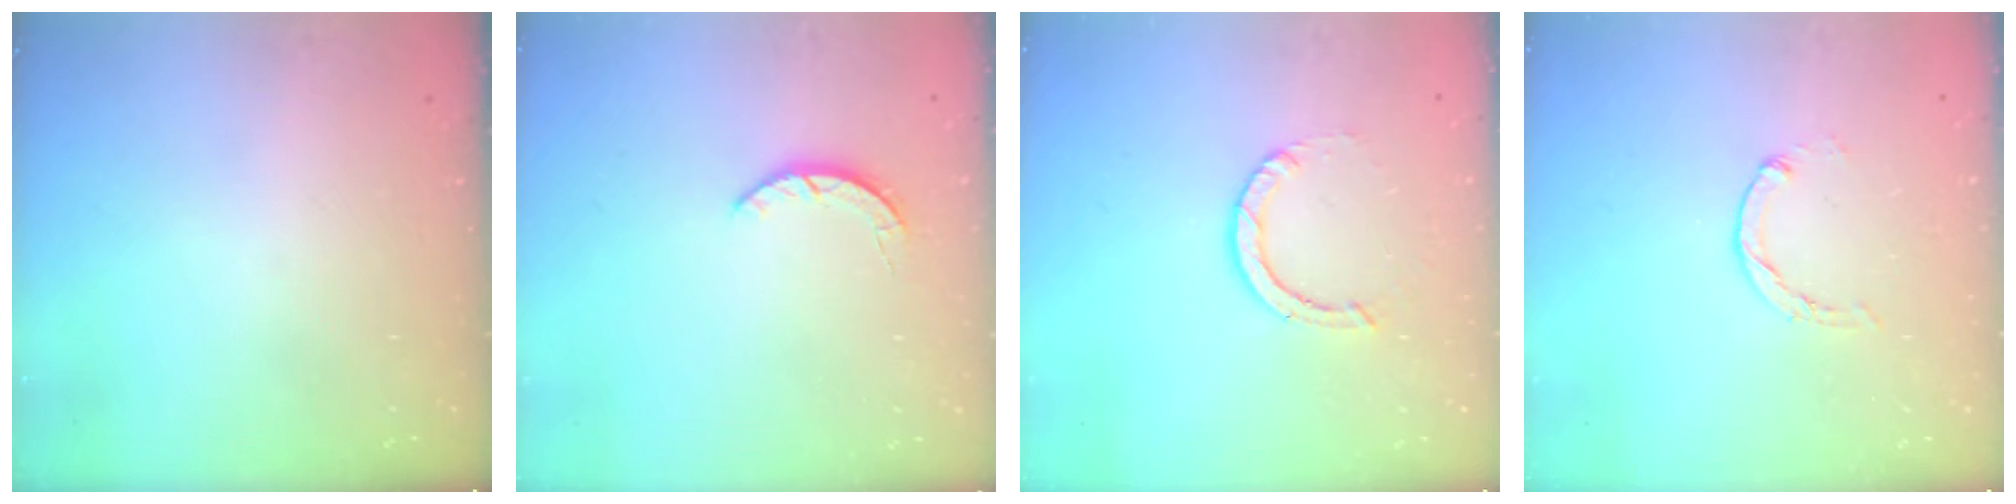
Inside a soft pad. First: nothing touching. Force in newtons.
{"total": 2.2, "press": 2.2, "slide": 0.4}
{"total": 3.6, "press": 3.6, "slide": 0.3}
{"total": 0.7, "press": 0.7, "slide": 0.2}